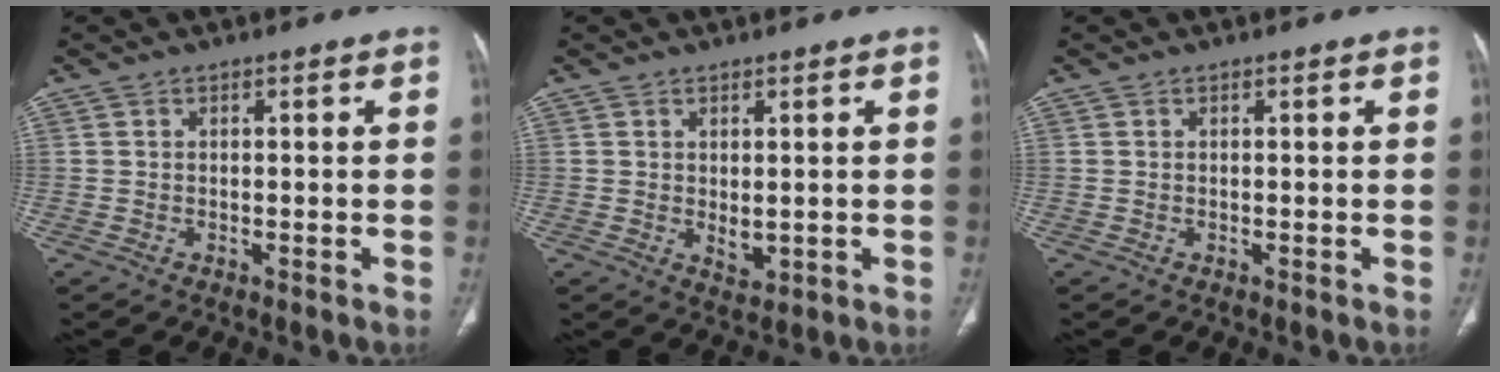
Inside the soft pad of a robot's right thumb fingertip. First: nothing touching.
{"total": 2.4, "force": [0.1, 1.3, 2.0], "torque": [-0.030, -0.011, 0.010]}
{"total": 0.0}